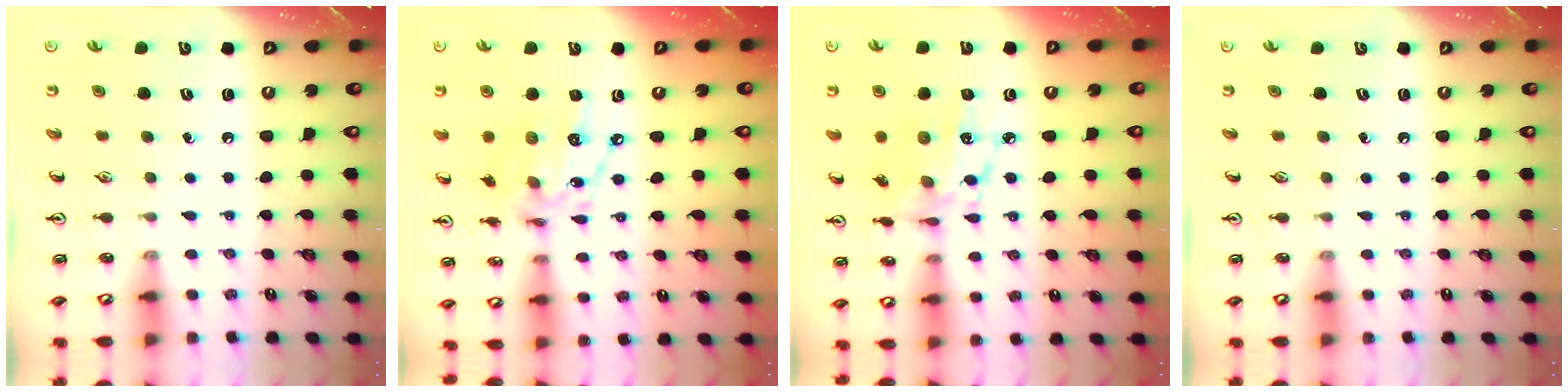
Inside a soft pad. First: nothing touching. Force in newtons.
{"total": 15.0, "press": 15.0, "slide": 0.8}
{"total": 11.4, "press": 11.4, "slide": 0.8}
{"total": 0.0}